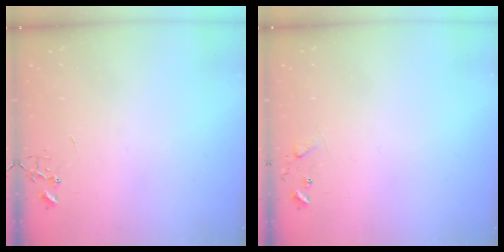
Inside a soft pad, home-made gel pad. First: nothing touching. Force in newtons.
{"total": 8.0, "press": 8.0, "slide": 0.4}